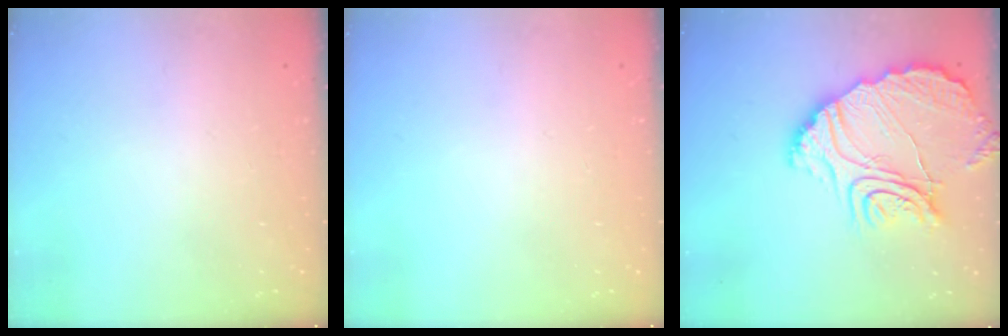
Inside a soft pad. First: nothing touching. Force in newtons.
{"total": 0.0}
{"total": 19.6, "press": 19.5, "slide": 2.0}